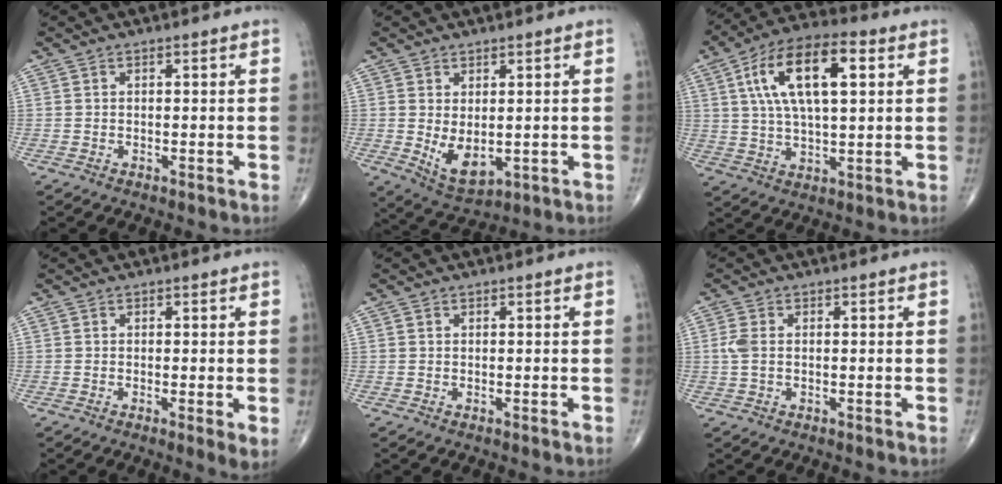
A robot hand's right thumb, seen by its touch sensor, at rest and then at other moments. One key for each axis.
{"total": 6.6, "fx": -0.3, "fy": 3.6, "fz": 5.5, "tx": -0.081, "ty": -0.011, "tz": 0.016}
{"total": 16.5, "fx": 4.9, "fy": 7.0, "fz": 14.1, "tx": -0.250, "ty": 0.013, "tz": 0.080}
{"total": 2.5, "fx": -0.3, "fy": 0.5, "fz": 2.5, "tx": -0.045, "ty": -0.011, "tz": -0.009}
{"total": 0.0}
{"total": 2.6, "fx": 0.0, "fy": 1.5, "fz": 2.1, "tx": -0.062, "ty": 0.003, "tz": -0.003}